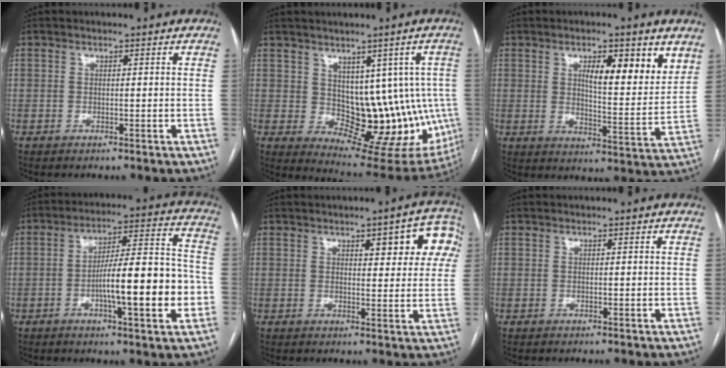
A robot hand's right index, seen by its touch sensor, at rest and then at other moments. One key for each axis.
{"total": 12.8, "fx": 0.7, "fy": 8.1, "fz": 9.9, "tx": -0.098, "ty": 0.015, "tz": 0.033}
{"total": 10.4, "fx": 5.1, "fy": 2.6, "fz": 8.7, "tx": -0.126, "ty": -0.004, "tz": 0.079}
{"total": 15.3, "fx": -3.8, "fy": 2.1, "fz": 14.7, "tx": -0.229, "ty": 0.016, "tz": -0.057}
{"total": 8.6, "fx": 3.3, "fy": 2.8, "fz": 7.4, "tx": -0.077, "ty": 0.016, "tz": 0.038}
{"total": 0.0}